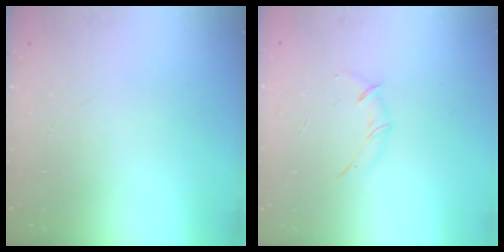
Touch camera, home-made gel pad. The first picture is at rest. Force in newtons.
{"total": 3.8, "press": 3.7, "slide": 0.9}